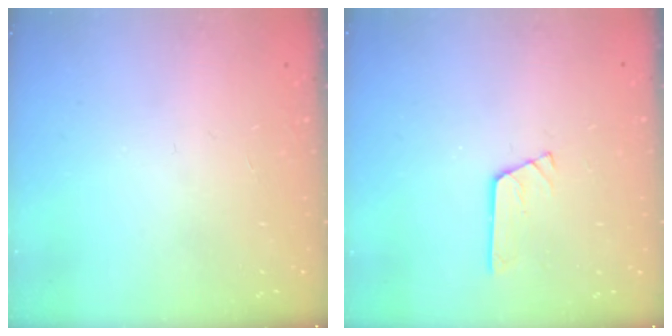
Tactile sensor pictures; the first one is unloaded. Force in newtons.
{"total": 3.0, "press": 3.0, "slide": 0.4}